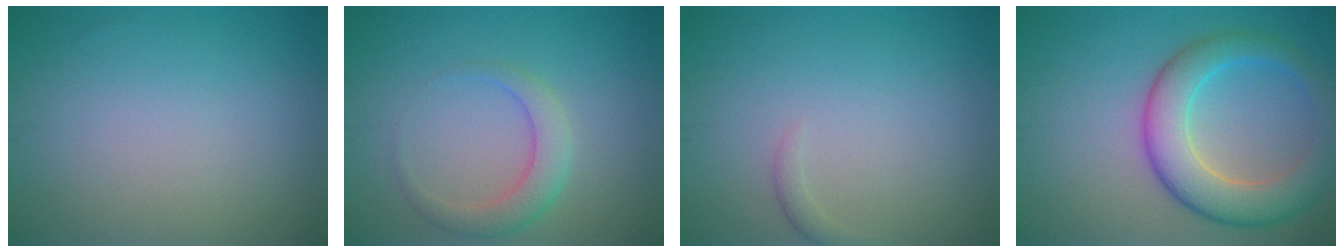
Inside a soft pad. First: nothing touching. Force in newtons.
{"total": 2.9, "press": 2.9, "slide": 0.1}
{"total": 0.9, "press": 0.9, "slide": 0.1}
{"total": 7.0, "press": 7.0, "slide": 0.2}